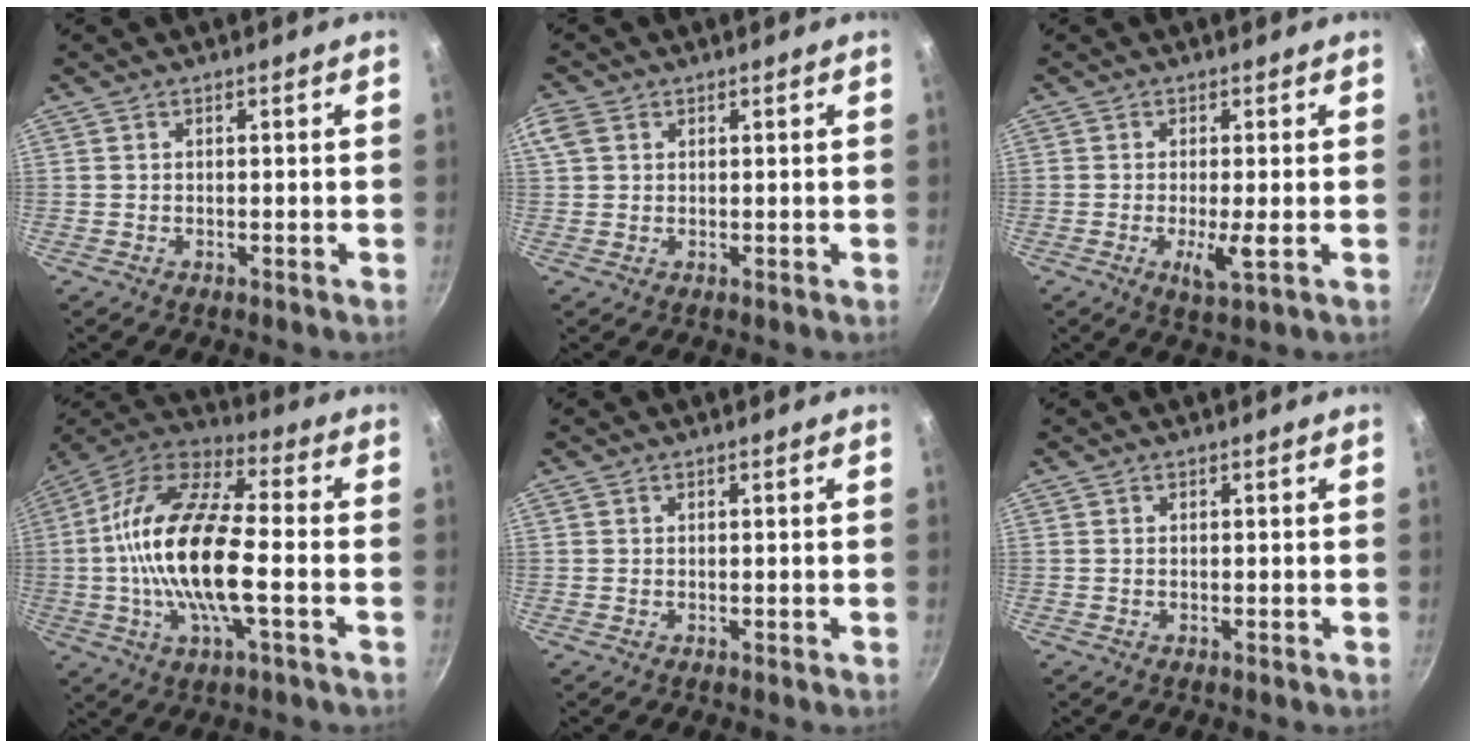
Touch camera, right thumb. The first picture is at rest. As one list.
[{"total": 3.5, "force": [1.4, 2.6, 1.9], "torque": [-0.036, 0.004, 0.026]}, {"total": 4.1, "force": [-0.7, 0.4, 4.0], "torque": [-0.079, -0.012, -0.011]}, {"total": 20.5, "force": [-2.2, 7.6, 18.9], "torque": [-0.364, 0.032, -0.061]}, {"total": 0.0}, {"total": 0.0}]